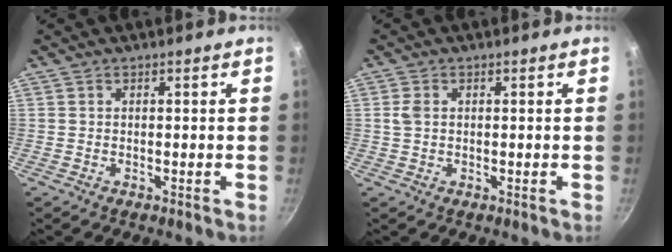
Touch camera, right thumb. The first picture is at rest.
{"total": 2.0, "force": [0.3, 1.4, 1.3], "torque": [-0.025, 0.003, 0.005]}